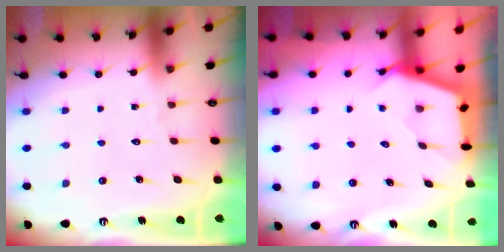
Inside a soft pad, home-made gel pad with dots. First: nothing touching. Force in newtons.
{"total": 2.7, "press": 2.7, "slide": 0.3}